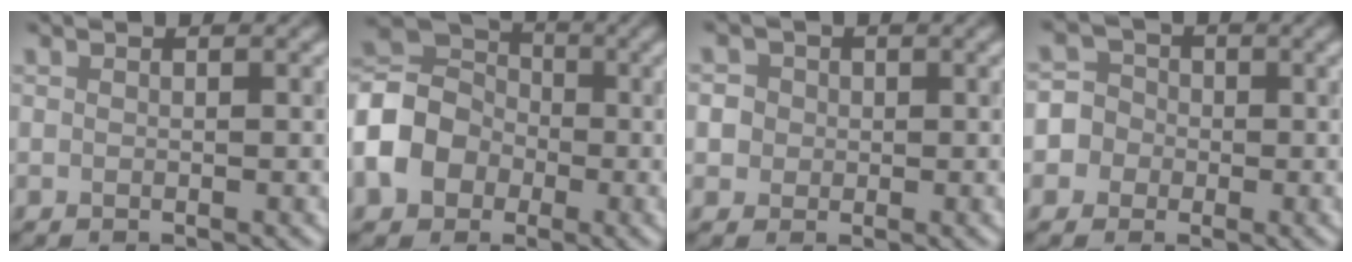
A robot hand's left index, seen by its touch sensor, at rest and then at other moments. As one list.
[{"total": 8.1, "force": [-2.5, 6.6, 4.1], "torque": [-0.098, 0.000, -0.062]}, {"total": 3.8, "force": [0.5, 3.6, 1.2], "torque": [0.002, 0.030, -0.010]}, {"total": 5.5, "force": [-2.0, 5.1, 0.4], "torque": [0.004, 0.013, -0.061]}]